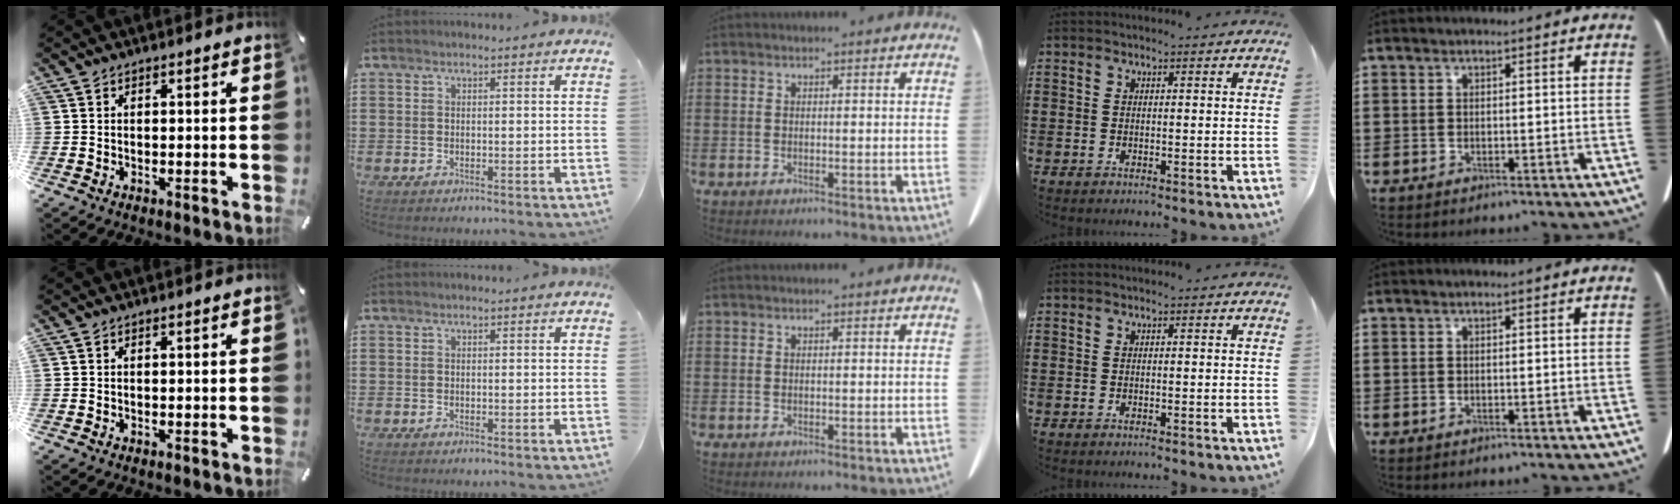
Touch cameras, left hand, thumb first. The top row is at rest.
{}